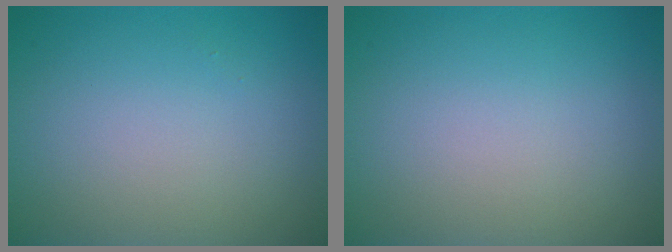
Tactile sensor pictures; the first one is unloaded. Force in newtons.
{"total": 0.0}